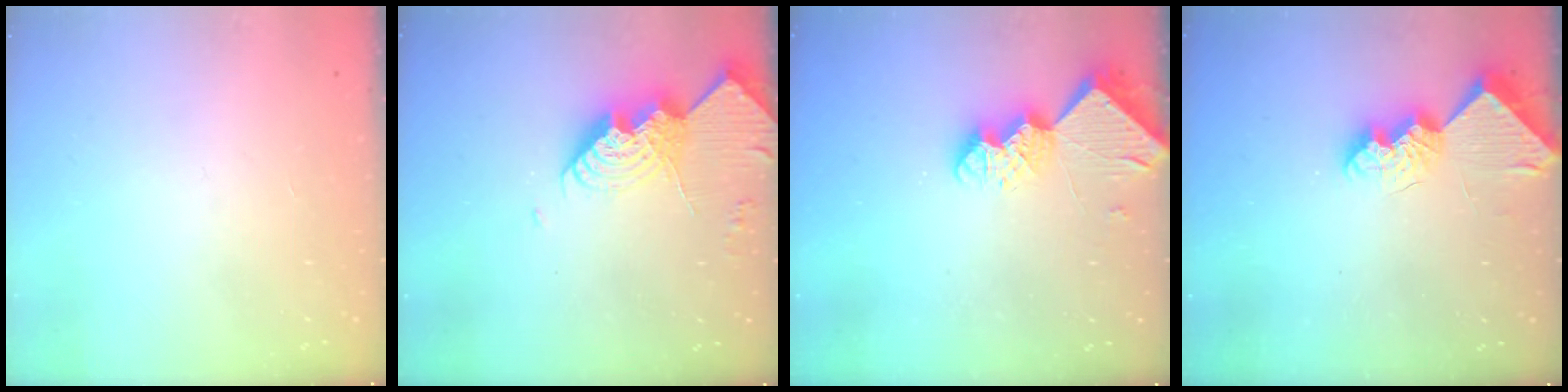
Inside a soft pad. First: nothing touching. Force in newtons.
{"total": 15.3, "press": 15.2, "slide": 1.4}
{"total": 10.0, "press": 10.0, "slide": 1.0}
{"total": 9.5, "press": 9.5, "slide": 0.9}